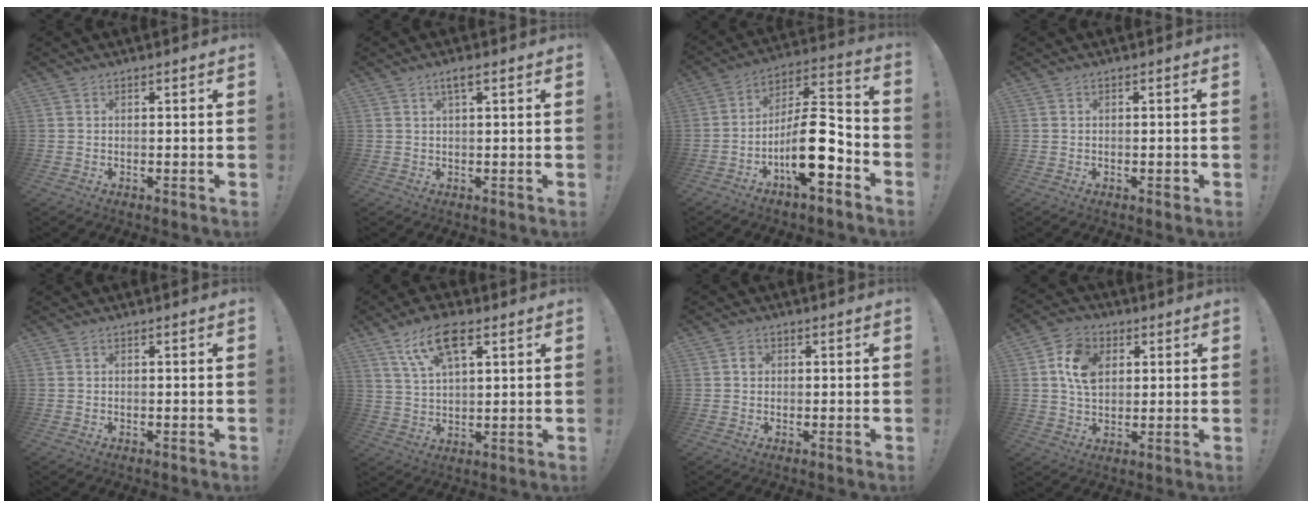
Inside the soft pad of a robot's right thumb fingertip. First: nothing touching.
{"total": 2.6, "force": [1.1, 0.1, 2.3], "torque": [-0.044, -0.001, 0.018]}
{"total": 16.7, "force": [-6.5, 5.5, 14.4], "torque": [-0.254, 0.035, -0.101]}
{"total": 0.9, "force": [-0.5, 0.3, 0.6], "torque": [-0.008, 0.001, -0.007]}
{"total": 0.0}
{"total": 11.5, "force": [6.3, 4.8, 8.3], "torque": [-0.154, -0.007, 0.117]}
{"total": 1.6, "force": [0.1, 1.5, 0.7], "torque": [0.000, 0.001, -0.003]}
{"total": 10.9, "force": [3.2, 8.1, 6.6], "torque": [-0.113, 0.004, 0.061]}